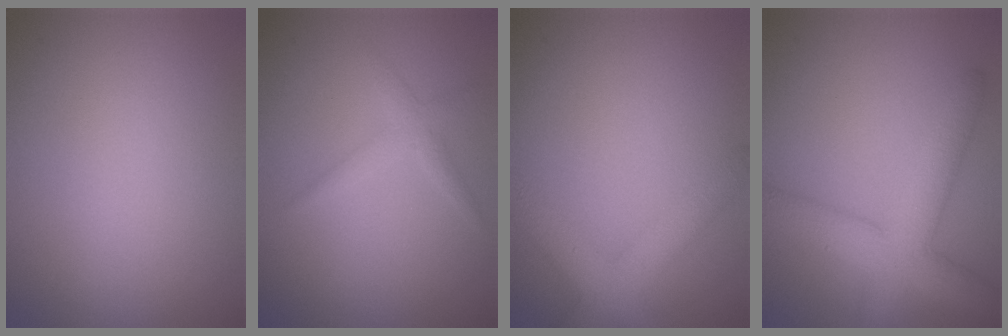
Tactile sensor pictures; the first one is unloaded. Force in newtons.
{"total": 1.6, "press": 1.6, "slide": 0.0}
{"total": 4.6, "press": 4.6, "slide": 0.1}
{"total": 5.7, "press": 5.7, "slide": 0.4}